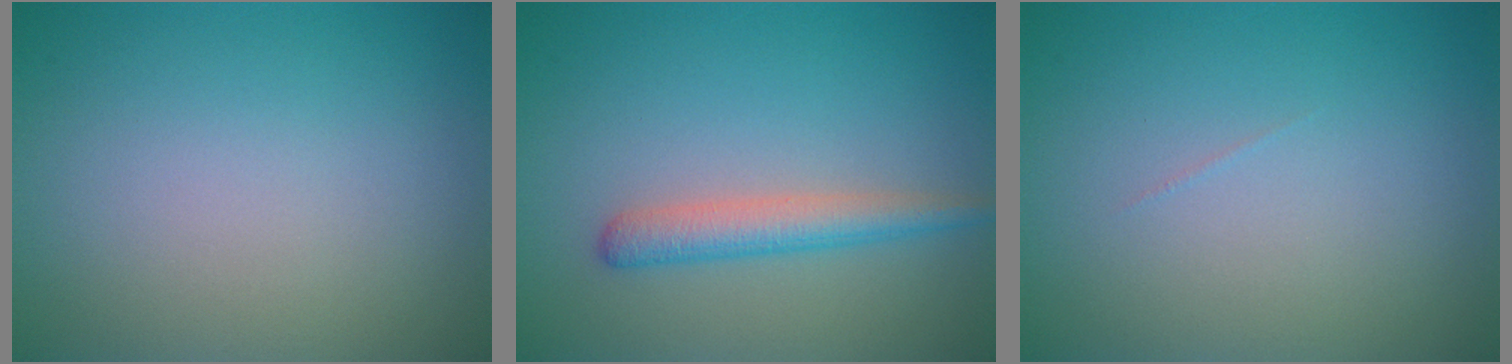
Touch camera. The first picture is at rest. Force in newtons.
{"total": 2.8, "press": 2.8, "slide": 0.1}
{"total": 0.0}